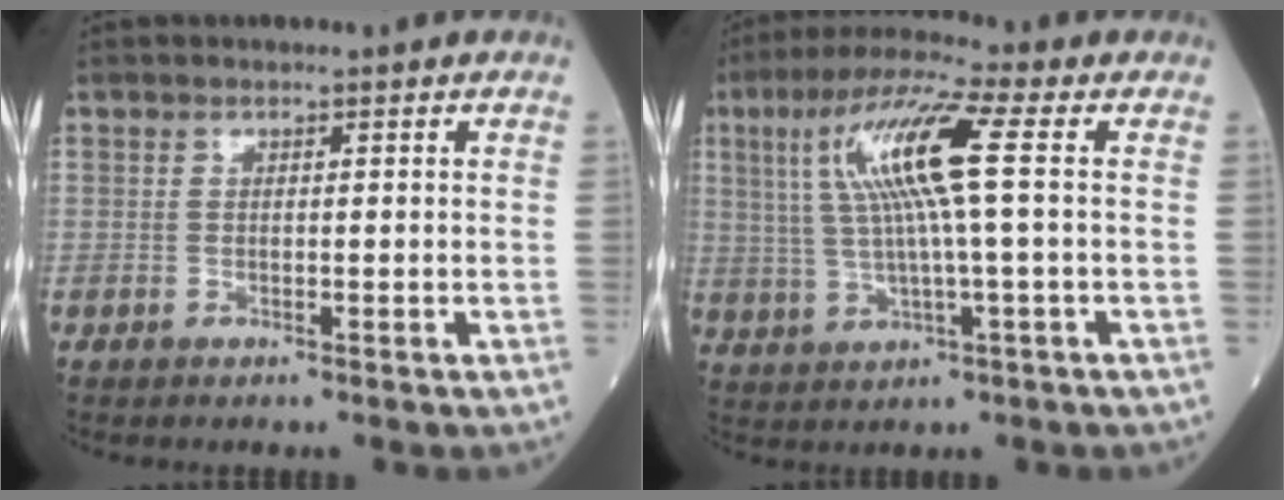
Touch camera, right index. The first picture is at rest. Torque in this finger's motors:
{"motor_torque": [0.99, 0.14, 0.65, 0.21]}